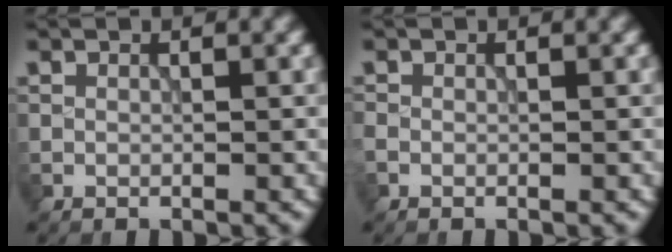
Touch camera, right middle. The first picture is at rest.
{"total": 0.5, "force": [-0.4, 0.3, 0.2], "torque": [-0.006, -0.002, -0.008]}